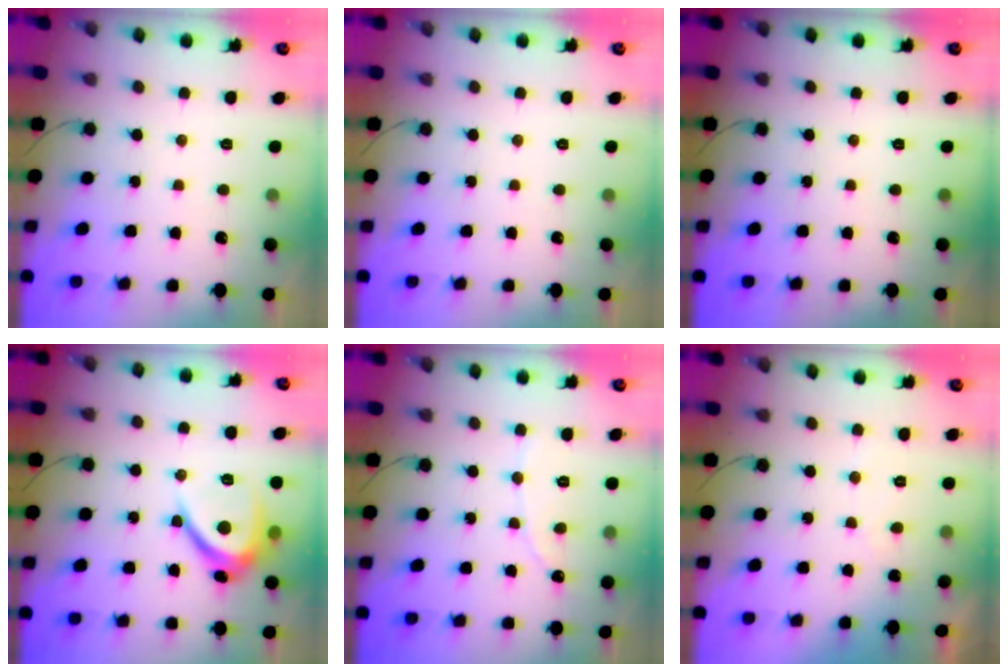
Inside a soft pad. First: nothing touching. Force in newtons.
{"total": 0.0}
{"total": 0.0}
{"total": 9.8, "press": 9.7, "slide": 1.3}
{"total": 1.7, "press": 1.7, "slide": 0.1}
{"total": 2.3, "press": 2.3, "slide": 0.1}